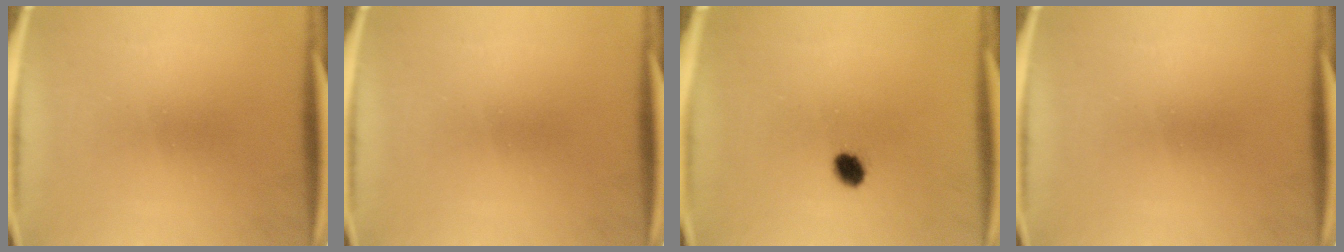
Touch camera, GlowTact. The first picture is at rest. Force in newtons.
{"total": 0.0}
{"total": 3.5}
{"total": 0.0}